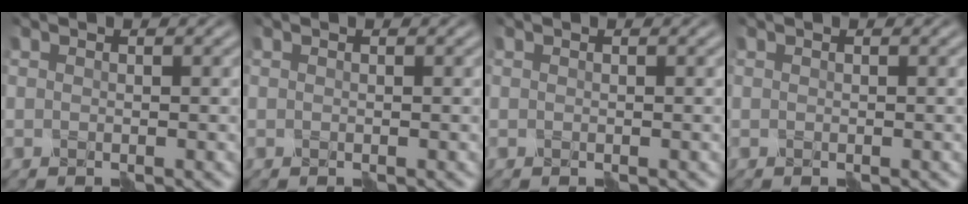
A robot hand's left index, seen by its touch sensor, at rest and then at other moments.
{"total": 0.0}
{"total": 0.0}
{"total": 0.0}